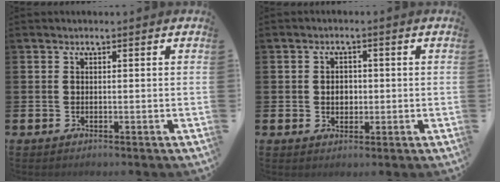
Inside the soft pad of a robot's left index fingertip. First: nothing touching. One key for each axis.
{"total": 2.4, "fx": 0.0, "fy": 1.9, "fz": 1.4, "tx": -0.014, "ty": 0.004, "tz": -0.007}